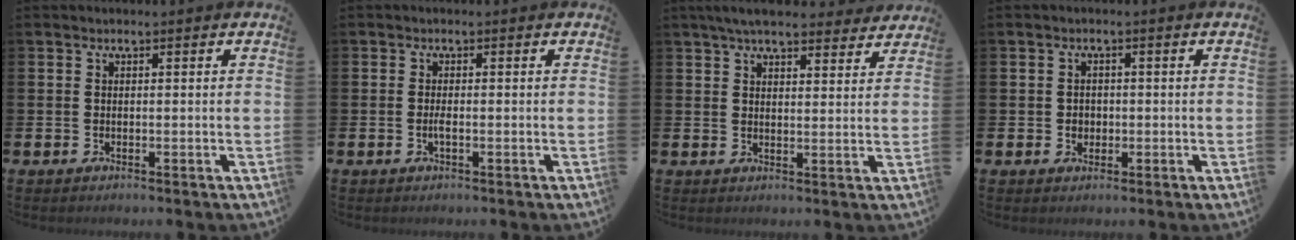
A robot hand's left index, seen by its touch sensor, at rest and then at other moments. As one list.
[{"total": 1.1, "force": [-0.3, 0.2, 1.0], "torque": [-0.025, 0.001, -0.005]}, {"total": 6.0, "force": [5.5, 1.3, 2.0], "torque": [-0.041, -0.019, 0.099]}, {"total": 1.6, "force": [0.0, 1.5, 0.5], "torque": [0.005, 0.002, -0.006]}]